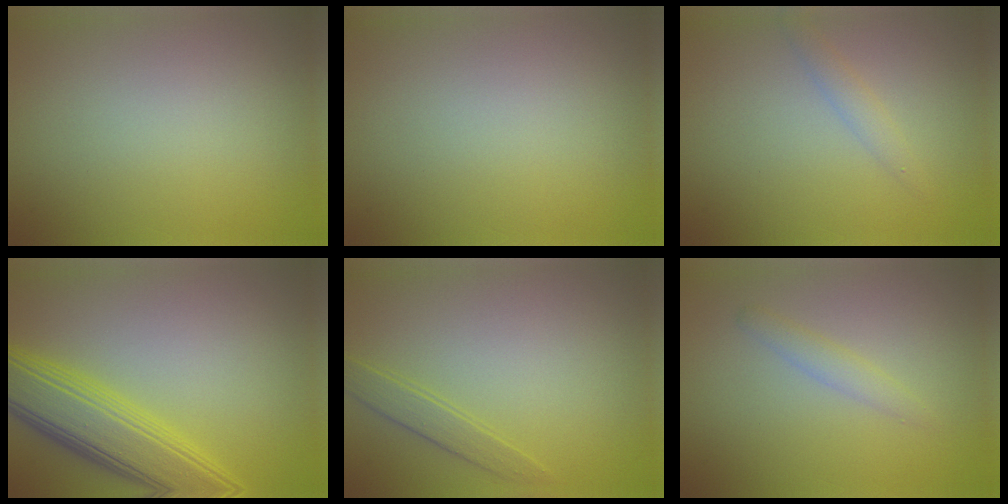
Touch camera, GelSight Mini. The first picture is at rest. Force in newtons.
{"total": 0.0}
{"total": 1.4, "press": 1.4, "slide": 0.0}
{"total": 7.0, "press": 7.0, "slide": 0.2}
{"total": 1.6, "press": 1.6, "slide": 0.1}
{"total": 1.4, "press": 1.4, "slide": 0.1}